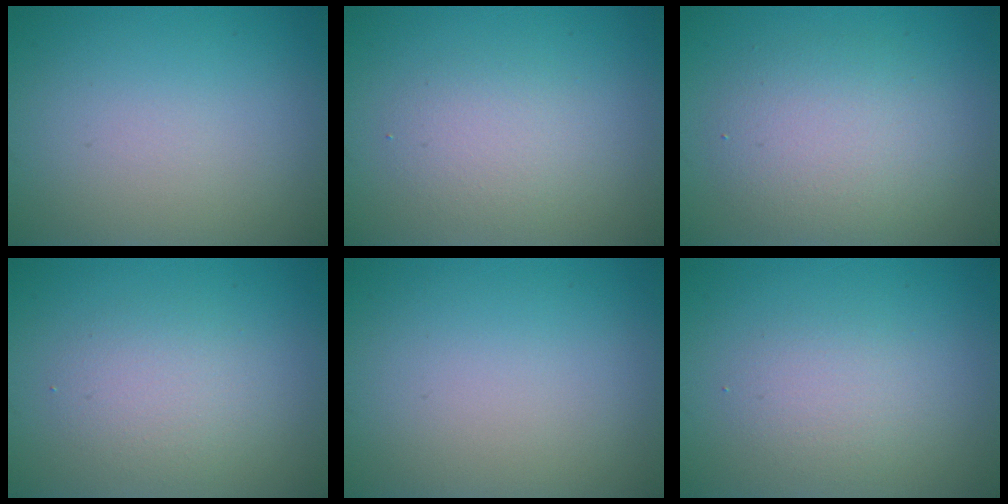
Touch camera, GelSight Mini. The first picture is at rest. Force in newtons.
{"total": 2.4, "press": 2.4, "slide": 0.2}
{"total": 4.2, "press": 4.2, "slide": 0.3}
{"total": 2.6, "press": 2.6, "slide": 0.2}
{"total": 0.0}
{"total": 1.9, "press": 1.9, "slide": 0.0}